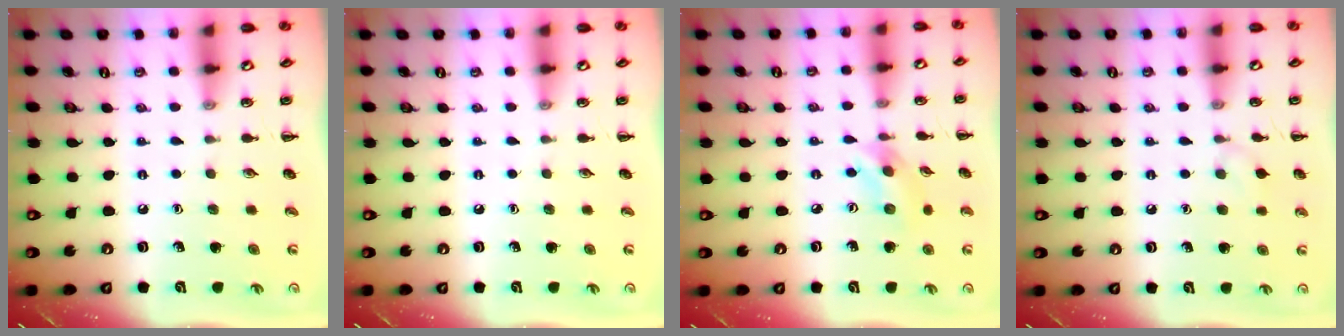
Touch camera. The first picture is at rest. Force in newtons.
{"total": 0.0}
{"total": 5.2, "press": 5.2, "slide": 0.5}
{"total": 5.8, "press": 5.5, "slide": 2.0}